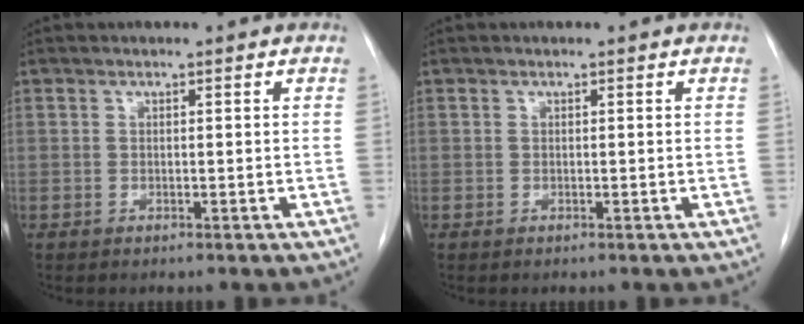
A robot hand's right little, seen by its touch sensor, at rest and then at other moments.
{"total": 0.0}